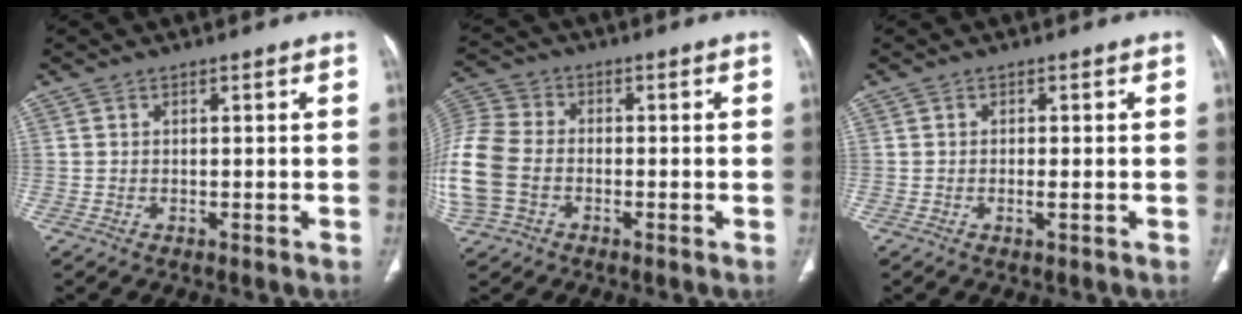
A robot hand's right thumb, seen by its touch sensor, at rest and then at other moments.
{"total": 16.2, "force": [-3.4, 12.3, 10.0], "torque": [-0.269, 0.018, -0.067]}
{"total": 1.2, "force": [-0.4, 0.2, 1.2], "torque": [-0.023, -0.003, -0.009]}